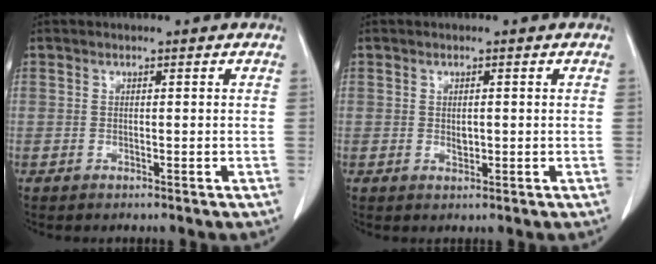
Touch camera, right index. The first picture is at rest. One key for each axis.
{"total": 1.4, "fx": 0.0, "fy": 0.7, "fz": 1.2, "tx": -0.019, "ty": -0.003, "tz": 0.003}